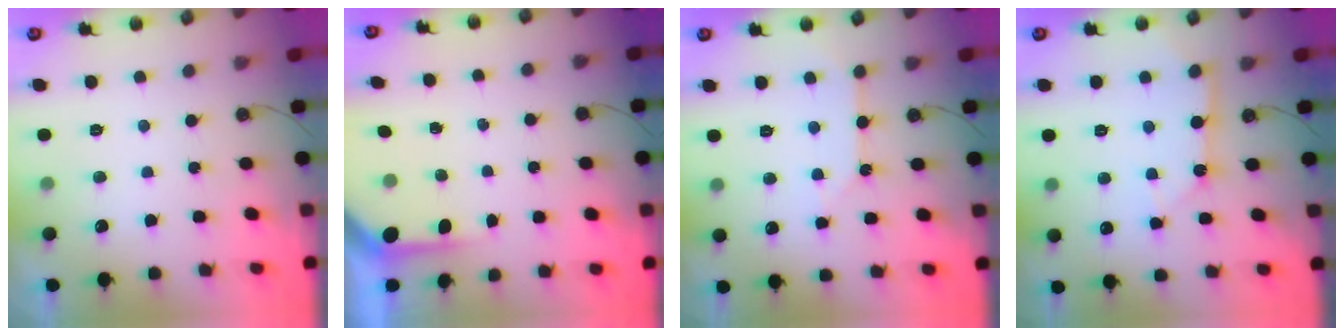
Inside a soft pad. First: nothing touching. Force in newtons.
{"total": 3.7, "press": 3.7, "slide": 0.2}
{"total": 3.5, "press": 3.5, "slide": 0.3}
{"total": 8.6, "press": 8.6, "slide": 0.8}